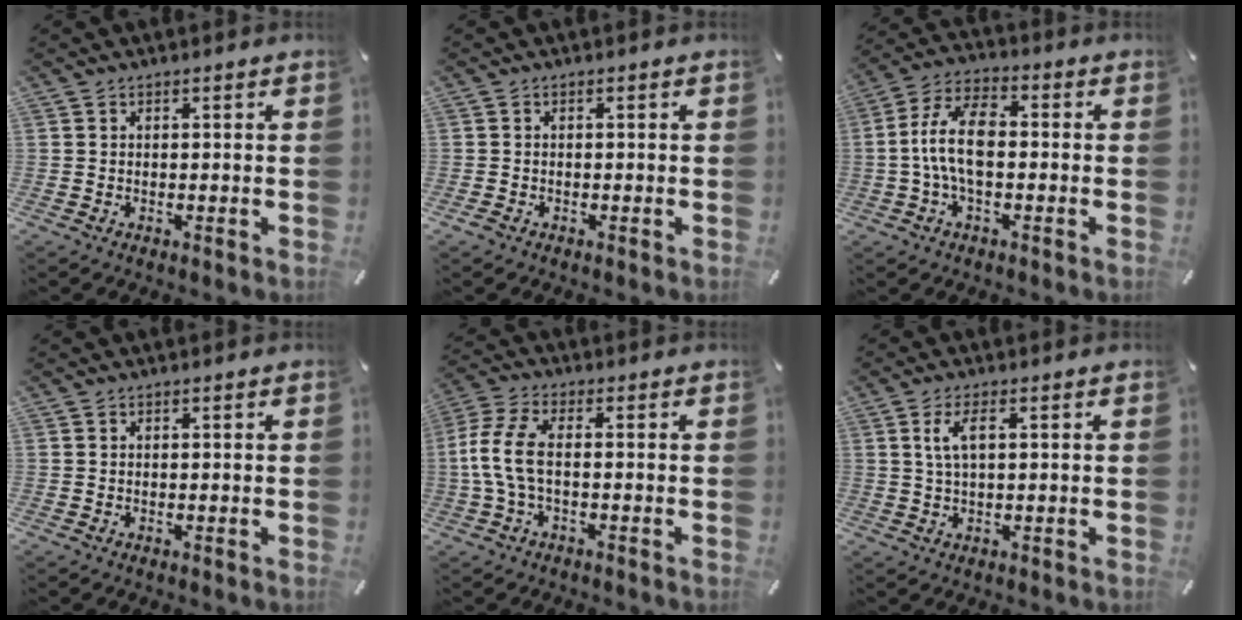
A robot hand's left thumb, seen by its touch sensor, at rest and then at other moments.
{"total": 0.5, "force": [-0.4, 0.2, 0.2], "torque": [-0.003, -0.001, -0.008]}
{"total": 10.9, "force": [-1.2, 5.8, 9.1], "torque": [-0.186, 0.009, -0.020]}
{"total": 0.0}
{"total": 8.5, "force": [-1.1, 3.7, 7.6], "torque": [-0.167, -0.007, -0.021]}
{"total": 4.7, "force": [1.3, 1.8, 4.2], "torque": [-0.094, 0.004, 0.019]}